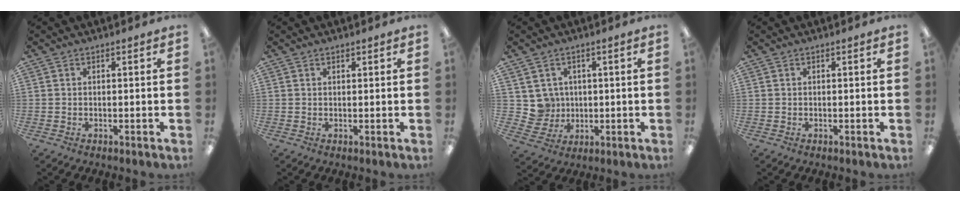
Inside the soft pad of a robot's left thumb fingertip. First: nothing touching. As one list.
[{"total": 0.6, "force": [0.5, 0.3, 0.2], "torque": [0.003, -0.003, 0.008]}, {"total": 5.7, "force": [2.0, 5.3, 0.0], "torque": [-0.011, -0.002, 0.042]}, {"total": 0.0}]